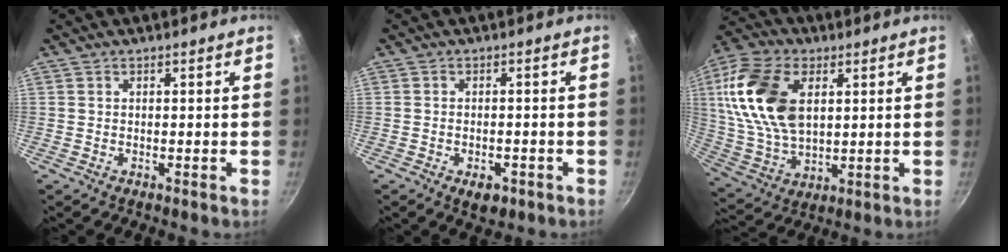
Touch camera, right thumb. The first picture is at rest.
{"total": 3.9, "force": [-1.9, 2.2, 2.6], "torque": [-0.032, 0.010, -0.022]}
{"total": 19.1, "force": [4.9, 11.6, 14.4], "torque": [-0.266, -0.004, 0.097]}